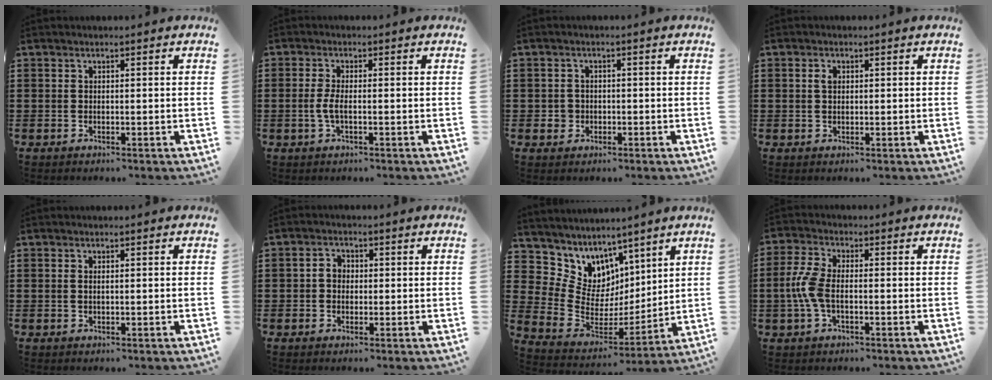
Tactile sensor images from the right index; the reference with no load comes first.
{"total": 3.0, "force": [-0.7, 0.7, 2.8], "torque": [-0.072, -0.007, -0.022]}
{"total": 1.9, "force": [-0.6, 1.8, 0.3], "torque": [-0.013, 0.004, -0.014]}
{"total": 1.3, "force": [0.4, 0.8, 1.0], "torque": [-0.021, 0.006, 0.006]}
{"total": 0.6, "force": [0.1, 0.2, 0.5], "torque": [-0.012, -0.001, 0.003]}
{"total": 2.2, "force": [-0.2, 1.9, 1.2], "torque": [-0.028, 0.008, -0.006]}
{"total": 7.3, "force": [5.1, 5.2, -0.2], "torque": [-0.056, -0.065, 0.096]}
{"total": 6.3, "force": [-0.9, 2.9, 5.5], "torque": [-0.139, -0.008, -0.025]}